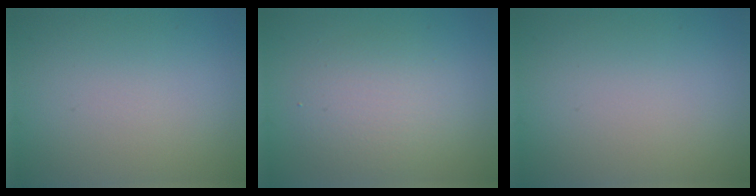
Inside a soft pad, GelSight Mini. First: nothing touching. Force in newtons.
{"total": 3.7, "press": 3.6, "slide": 0.3}
{"total": 0.0}